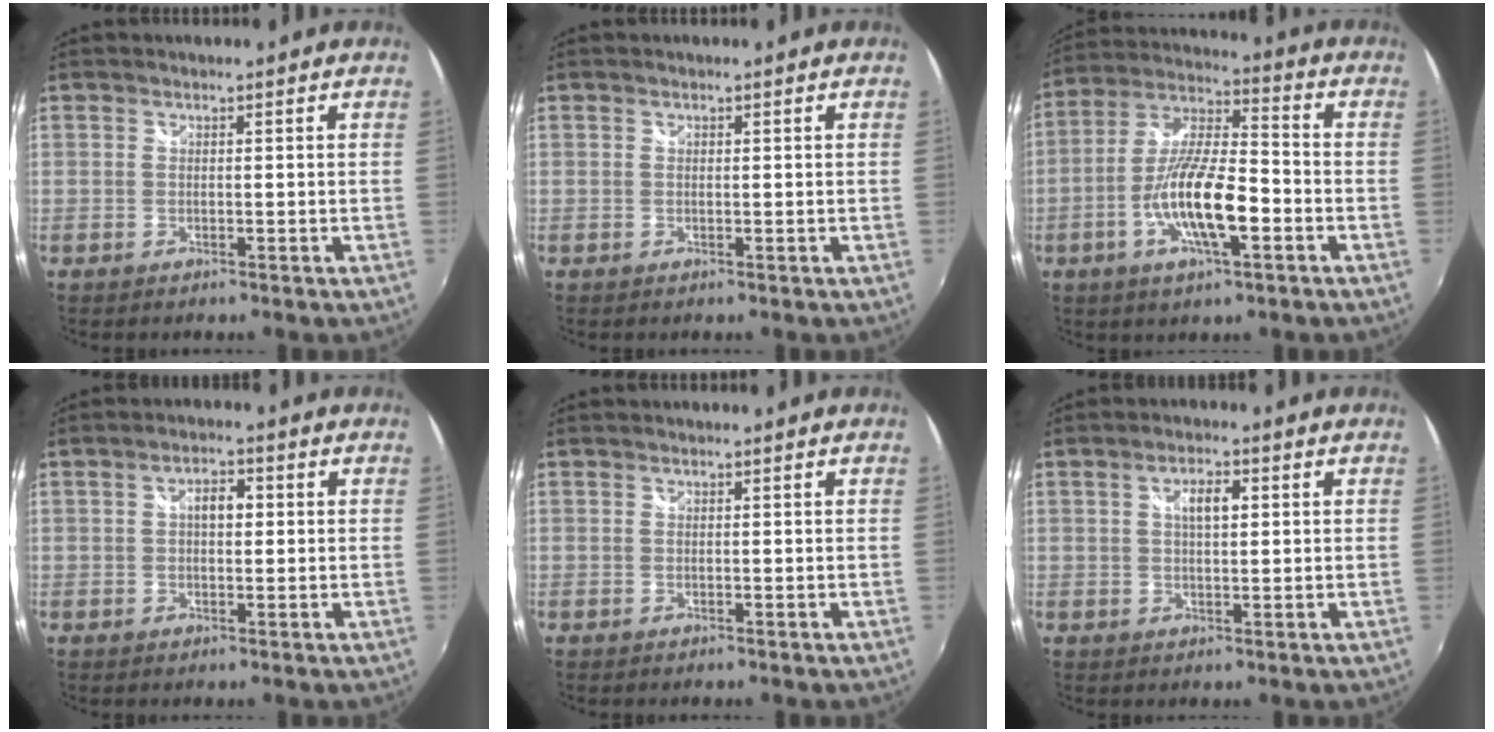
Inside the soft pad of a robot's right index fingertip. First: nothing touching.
{"total": 0.0}
{"total": 14.4, "force": [-4.9, 3.9, 13.0], "torque": [-0.259, -0.005, -0.093]}
{"total": 3.5, "force": [0.5, 1.8, 3.0], "torque": [-0.048, 0.010, 0.007]}
{"total": 0.0}
{"total": 4.0, "force": [1.1, 1.5, 3.6], "torque": [-0.060, 0.008, 0.018]}